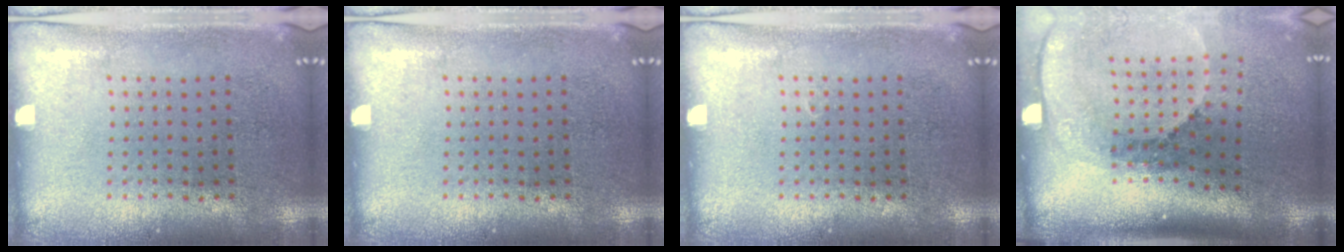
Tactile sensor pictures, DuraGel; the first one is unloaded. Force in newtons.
{"total": 0.0}
{"total": 0.0}
{"total": 2.7, "press": 1.9, "slide": 2.0}